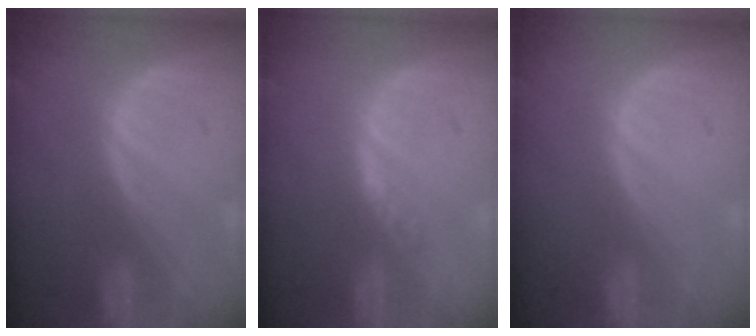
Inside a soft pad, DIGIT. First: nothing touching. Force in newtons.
{"total": 1.8, "press": 1.6, "slide": 1.0}
{"total": 0.0}